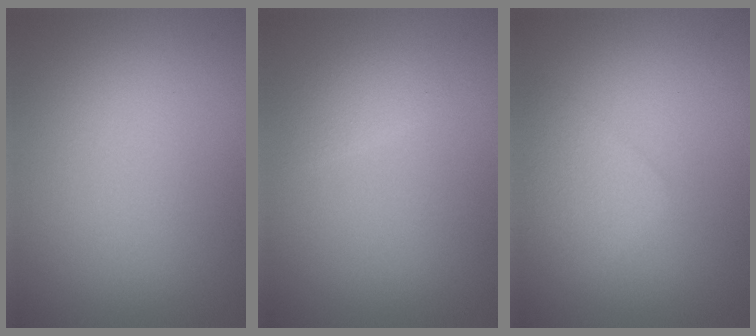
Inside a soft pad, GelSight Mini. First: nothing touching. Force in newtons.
{"total": 1.2, "press": 1.2, "slide": 0.0}
{"total": 2.2, "press": 2.2, "slide": 0.0}